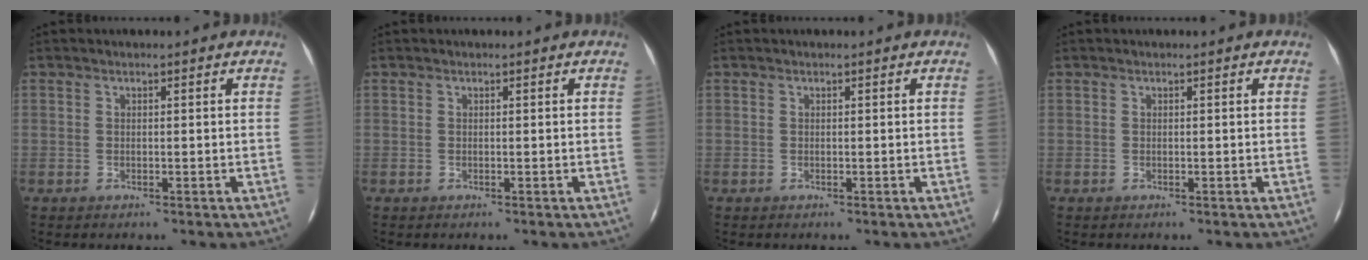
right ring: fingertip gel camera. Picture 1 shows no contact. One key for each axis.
{"total": 0.0}
{"total": 0.0}
{"total": 0.0}